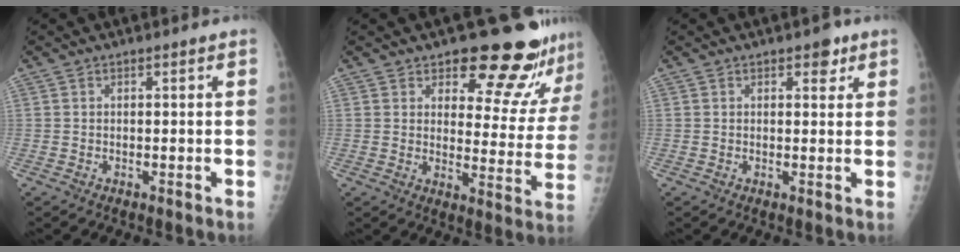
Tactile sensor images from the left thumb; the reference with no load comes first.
{"total": 15.7, "force": [13.3, 5.3, 6.3], "torque": [-0.022, -0.104, 0.156]}
{"total": 2.6, "force": [1.5, 1.5, 1.5], "torque": [-0.002, -0.005, 0.017]}